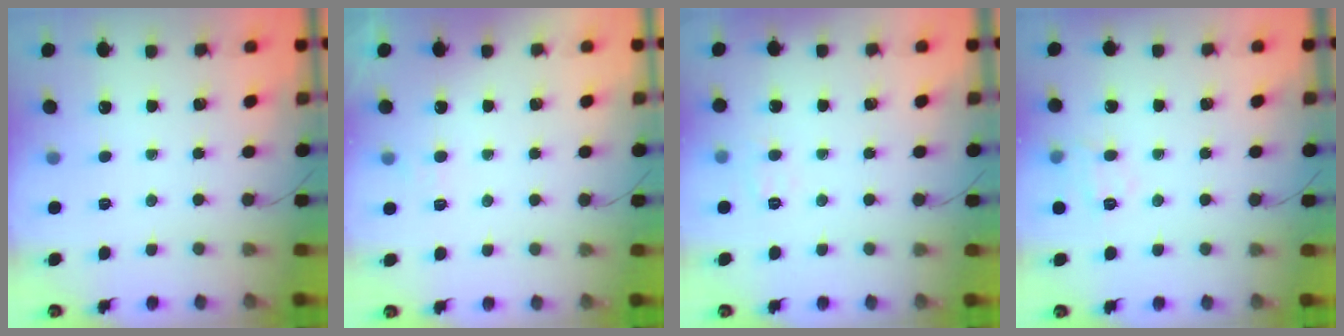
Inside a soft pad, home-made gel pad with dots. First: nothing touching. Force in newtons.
{"total": 3.5, "press": 3.3, "slide": 1.1}
{"total": 5.7, "press": 5.6, "slide": 1.1}
{"total": 8.7, "press": 8.6, "slide": 0.7}